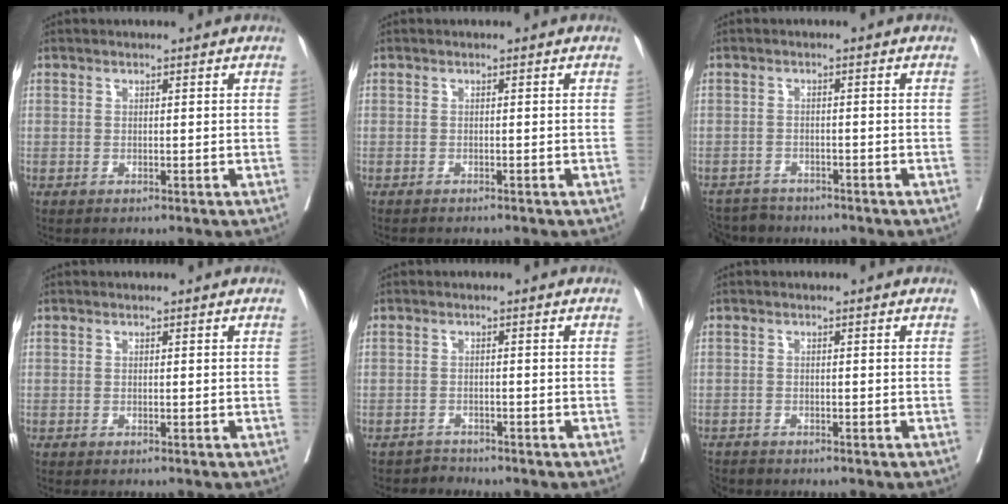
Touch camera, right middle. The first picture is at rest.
{"total": 2.6, "force": [-2.5, 0.3, 0.9], "torque": [-0.011, -0.004, -0.032]}
{"total": 5.3, "force": [-5.0, 1.9, 0.2], "torque": [0.003, -0.008, -0.084]}
{"total": 1.1, "force": [-1.0, 0.1, 0.5], "torque": [-0.005, -0.001, -0.014]}
{"total": 2.0, "force": [-1.6, 0.2, -1.1], "torque": [0.025, -0.007, -0.031]}
{"total": 3.3, "force": [-3.0, 1.4, 0.2], "torque": [-0.003, -0.006, -0.054]}